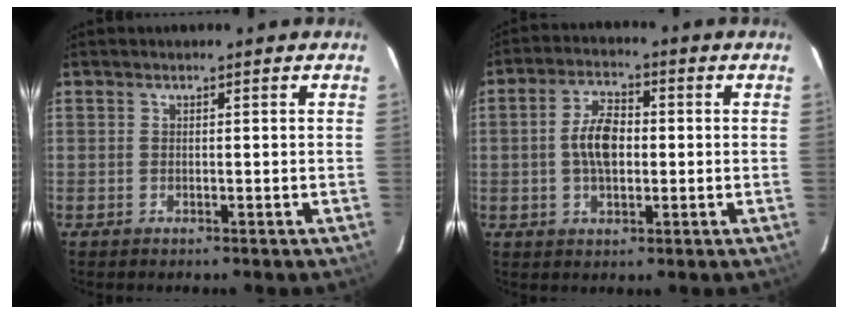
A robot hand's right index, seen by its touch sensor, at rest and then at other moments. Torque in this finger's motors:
{"motor_torque": [0.23, 0.01, 0.21, 0.07]}